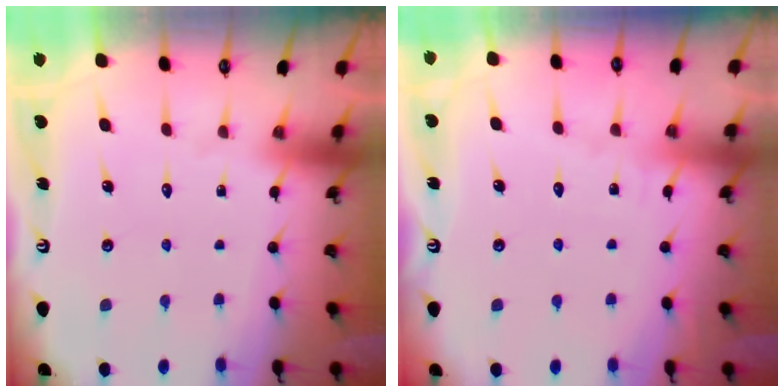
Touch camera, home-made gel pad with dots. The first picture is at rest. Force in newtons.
{"total": 4.7, "press": 4.7, "slide": 0.4}